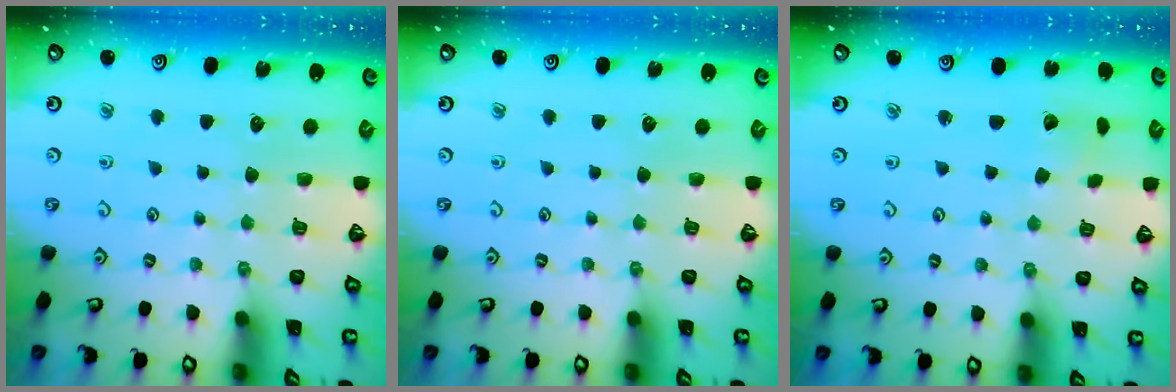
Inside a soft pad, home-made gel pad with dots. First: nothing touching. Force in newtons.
{"total": 0.0}
{"total": 2.1, "press": 2.1, "slide": 0.2}